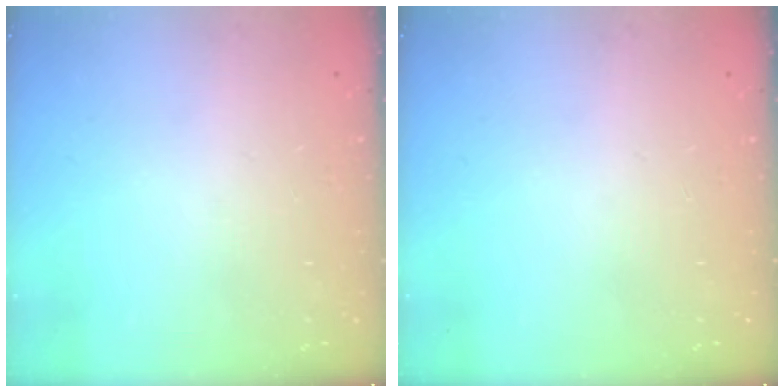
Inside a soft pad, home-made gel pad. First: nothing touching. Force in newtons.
{"total": 0.0}